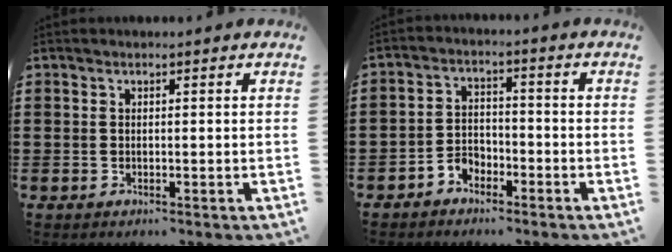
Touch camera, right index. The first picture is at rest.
{"total": 3.1, "force": [-2.6, 1.6, 0.3], "torque": [-0.014, 0.008, -0.055]}